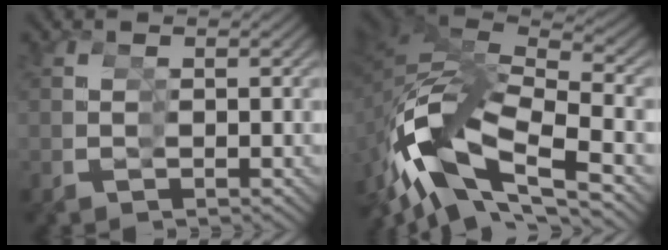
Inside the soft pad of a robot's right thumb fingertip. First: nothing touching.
{"total": 11.4, "force": [-0.6, 6.4, 9.4], "torque": [-0.236, -0.002, -0.007]}